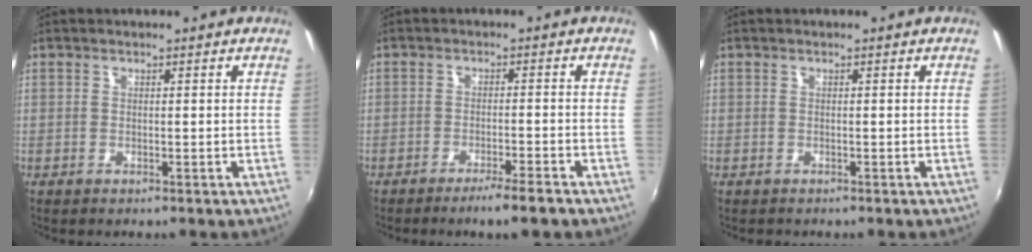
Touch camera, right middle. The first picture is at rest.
{"total": 4.4, "force": [-3.4, -0.2, 2.7], "torque": [-0.058, -0.001, -0.054]}
{"total": 0.6, "force": [-0.5, 0.3, 0.0], "torque": [-0.001, 0.000, -0.008]}